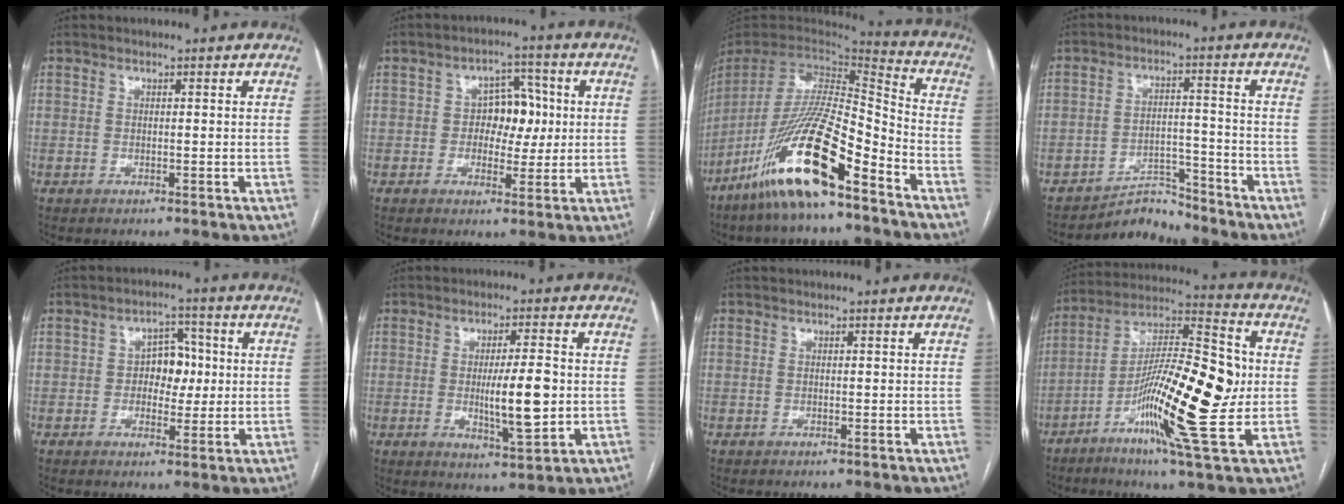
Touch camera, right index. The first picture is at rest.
{"total": 6.2, "force": [0.3, 4.0, 4.8], "torque": [-0.062, 0.017, 0.007]}
{"total": 19.5, "force": [-12.5, 2.7, 14.7], "torque": [-0.314, -0.034, -0.238]}
{"total": 5.2, "force": [-5.1, 0.9, -0.9], "torque": [0.016, 0.020, -0.080]}
{"total": 5.4, "force": [0.1, 3.5, 4.2], "torque": [-0.059, 0.016, 0.001]}
{"total": 8.3, "force": [-0.7, 1.2, 8.2], "torque": [-0.138, -0.010, -0.008]}
{"total": 0.0}
{"total": 21.4, "force": [-3.5, 2.9, 20.9], "torque": [-0.370, -0.003, -0.060]}